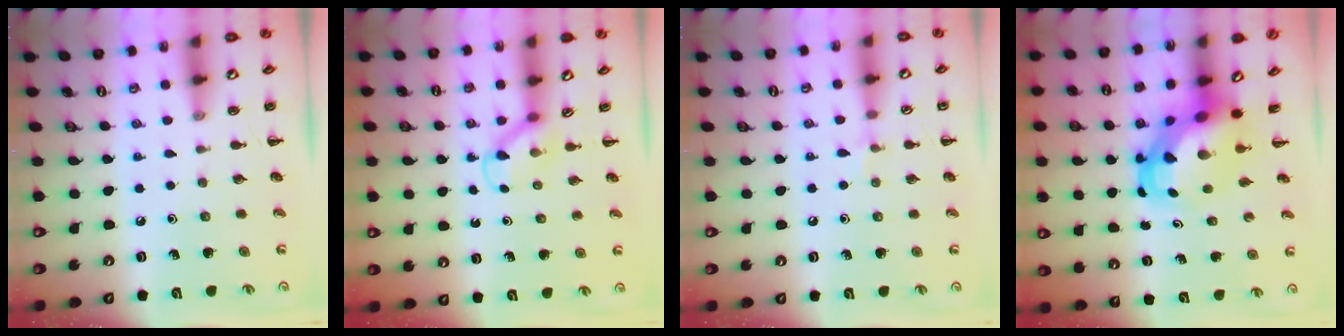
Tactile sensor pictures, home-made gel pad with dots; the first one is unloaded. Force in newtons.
{"total": 3.4, "press": 3.1, "slide": 1.2}
{"total": 4.5, "press": 4.2, "slide": 1.6}
{"total": 6.2, "press": 6.0, "slide": 1.7}